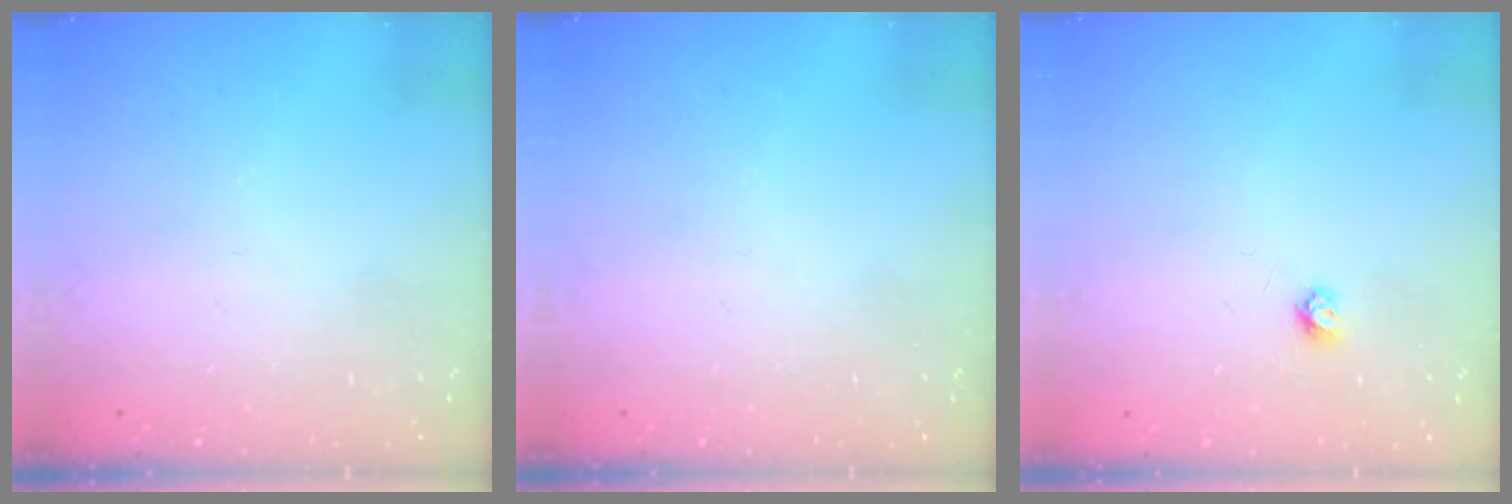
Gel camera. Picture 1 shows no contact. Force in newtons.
{"total": 0.0}
{"total": 3.4, "press": 3.4, "slide": 0.4}